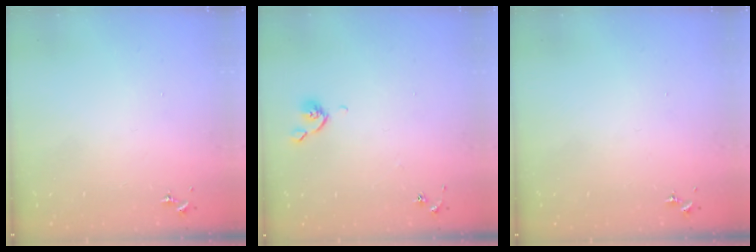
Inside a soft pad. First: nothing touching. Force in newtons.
{"total": 4.4, "press": 4.3, "slide": 0.8}
{"total": 0.0}